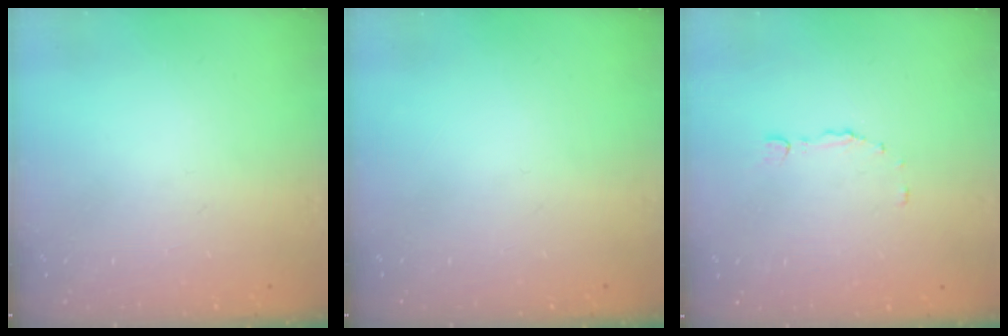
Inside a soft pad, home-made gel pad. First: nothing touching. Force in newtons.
{"total": 0.0}
{"total": 3.0, "press": 2.9, "slide": 0.7}